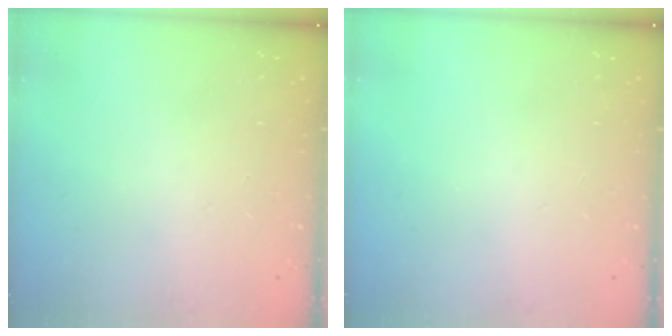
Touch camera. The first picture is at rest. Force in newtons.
{"total": 0.0}